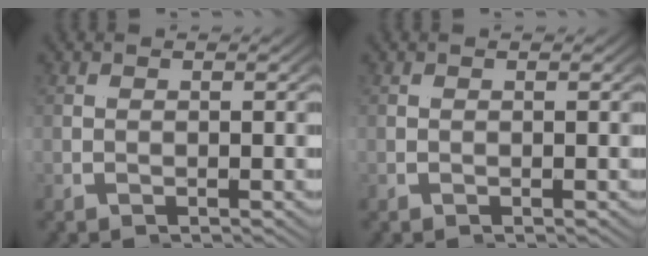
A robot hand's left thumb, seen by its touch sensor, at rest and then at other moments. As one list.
[{"total": 0.0}]